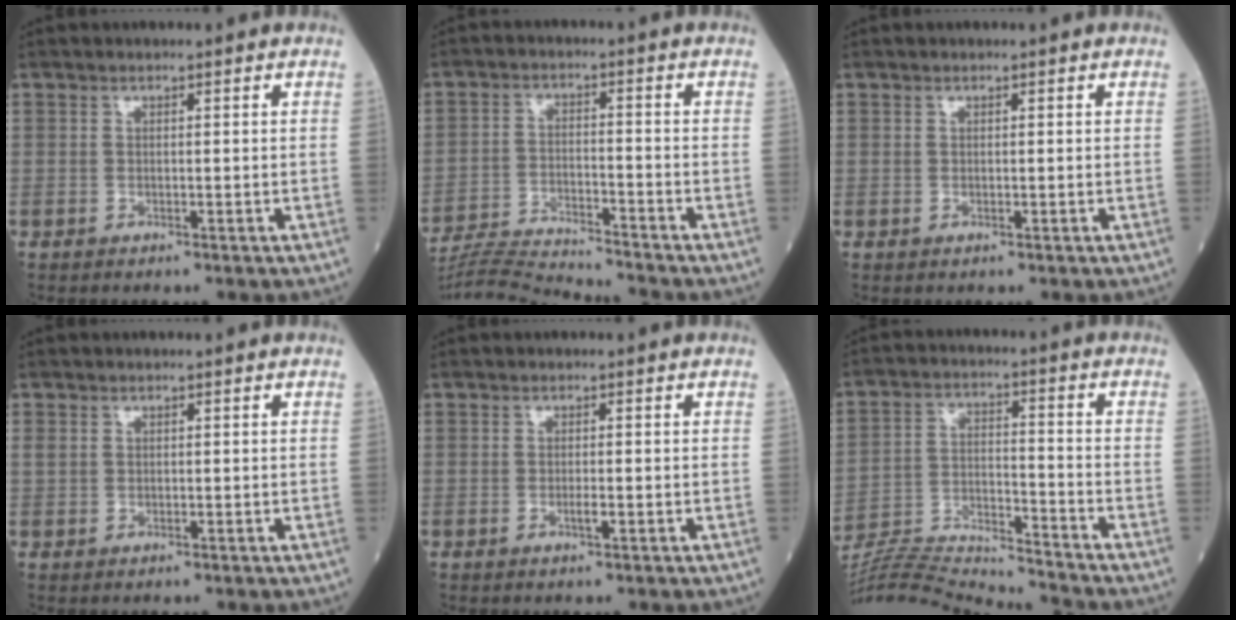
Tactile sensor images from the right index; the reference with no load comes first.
{"total": 10.7, "force": [-10.4, -1.7, 1.8], "torque": [-0.029, -0.004, -0.183]}
{"total": 0.0}
{"total": 0.9, "force": [0.3, 0.7, 0.3], "torque": [-0.007, 0.009, 0.006]}
{"total": 1.1, "force": [-0.4, 0.1, 1.0], "torque": [-0.022, -0.001, -0.007]}
{"total": 15.1, "force": [-14.7, -1.9, 2.9], "torque": [-0.056, 0.005, -0.253]}